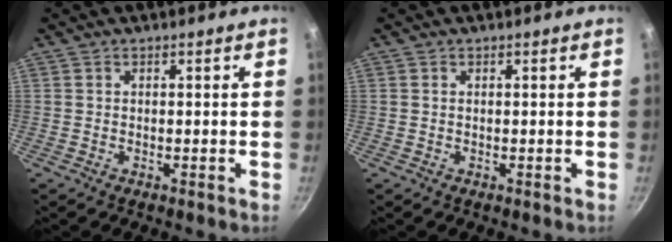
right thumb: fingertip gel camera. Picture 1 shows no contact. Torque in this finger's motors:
{"motor_torque": [-0.21, 0.02, 0.23, 0.12, 0.03]}